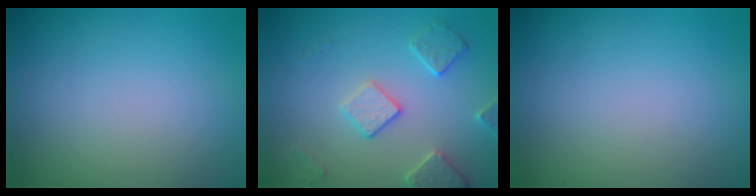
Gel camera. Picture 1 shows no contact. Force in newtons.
{"total": 3.1, "press": 3.1, "slide": 0.4}
{"total": 0.0}